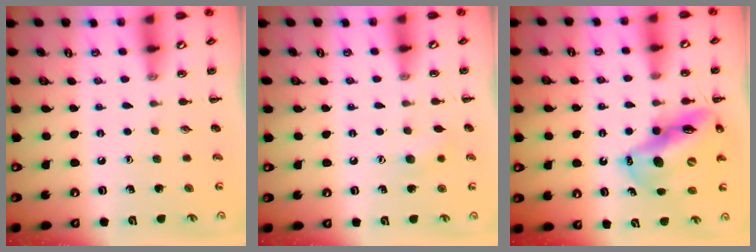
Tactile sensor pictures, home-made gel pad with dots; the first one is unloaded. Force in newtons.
{"total": 6.8, "press": 6.7, "slide": 1.2}
{"total": 15.2, "press": 14.7, "slide": 3.8}